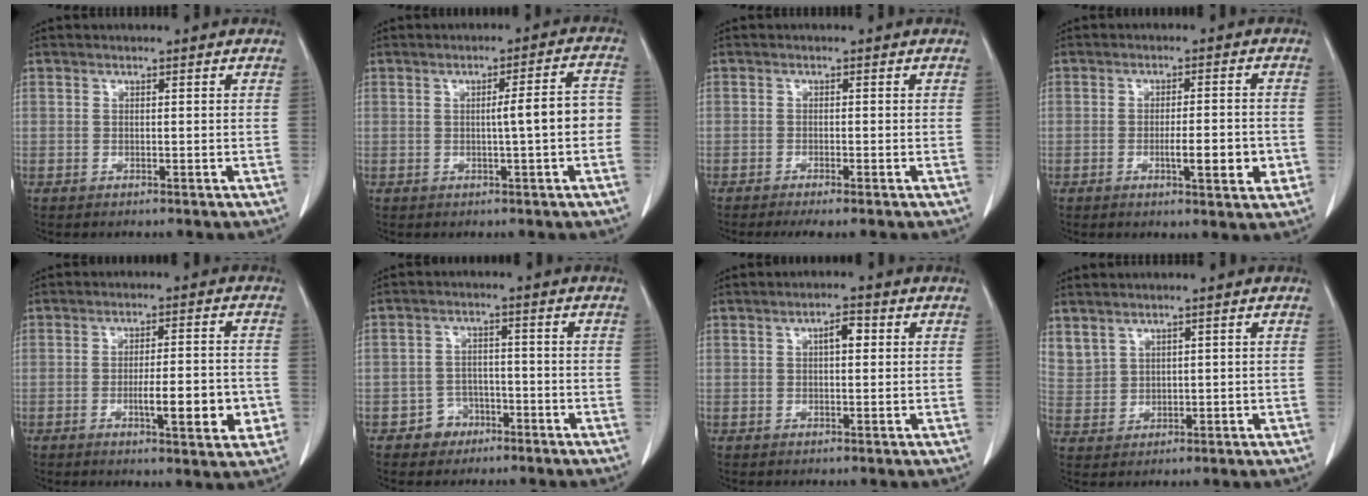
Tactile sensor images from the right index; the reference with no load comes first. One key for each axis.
{"total": 5.6, "fx": -0.7, "fy": 0.1, "fz": 5.6, "tx": -0.075, "ty": 0.019, "tz": -0.010}
{"total": 3.2, "fx": -2.5, "fy": 0.0, "fz": 2.0, "tx": -0.028, "ty": -0.007, "tz": -0.037}
{"total": 6.5, "fx": -1.8, "fy": 1.1, "fz": 6.1, "tx": -0.086, "ty": -0.004, "tz": -0.022}
{"total": 9.1, "fx": -2.5, "fy": 1.6, "fz": 8.6, "tx": -0.119, "ty": 0.001, "tz": -0.033}
{"total": 4.0, "fx": -2.3, "fy": 3.2, "fz": 0.2, "tx": 0.004, "ty": 0.015, "tz": -0.034}
{"total": 2.7, "fx": 0.7, "fy": 0.9, "fz": 2.4, "tx": -0.040, "ty": 0.006, "tz": 0.011}
{"total": 5.3, "fx": 3.5, "fy": 3.6, "fz": 1.6, "tx": -0.043, "ty": 0.009, "tz": 0.089}